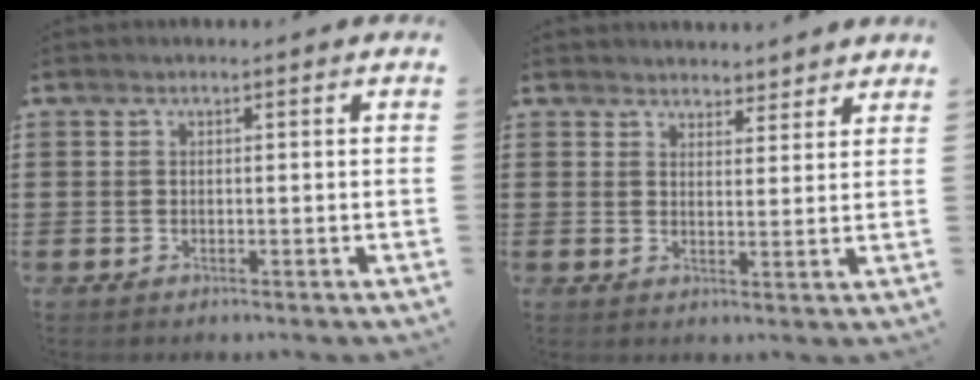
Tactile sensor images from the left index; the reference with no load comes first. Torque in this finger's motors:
{"motor_torque": [0.01, 0.12, 0.01, -0.02]}